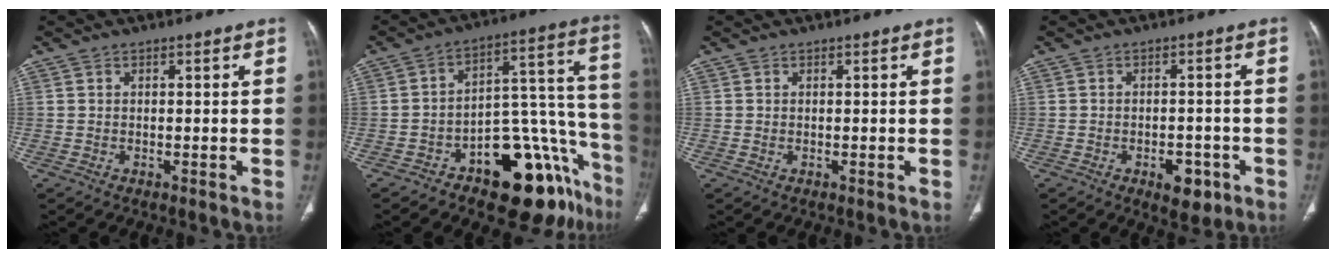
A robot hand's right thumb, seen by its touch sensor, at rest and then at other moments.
{"total": 22.5, "force": [-13.2, 10.3, 15.1], "torque": [-0.093, 0.125, -0.182]}
{"total": 0.0}
{"total": 5.7, "force": [-2.7, 3.1, 3.9], "torque": [-0.037, 0.010, -0.030]}